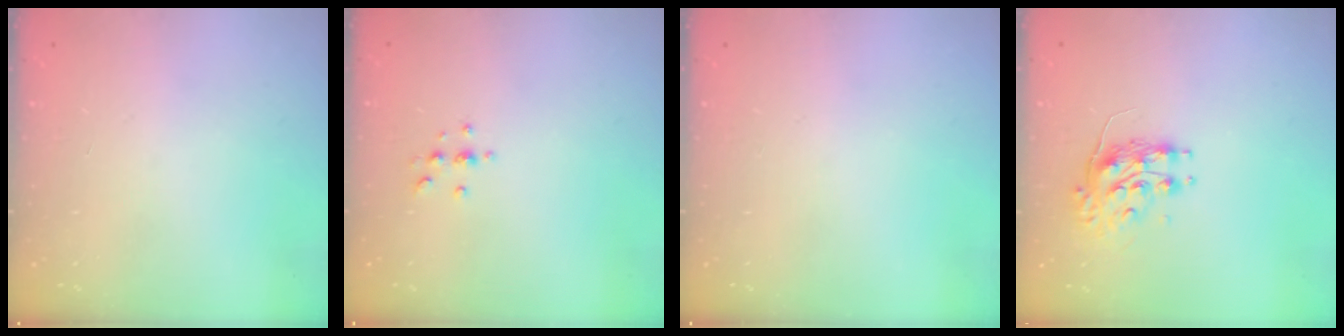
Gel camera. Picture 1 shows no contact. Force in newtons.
{"total": 2.9, "press": 2.9, "slide": 0.4}
{"total": 0.0}
{"total": 8.1, "press": 8.1, "slide": 0.1}